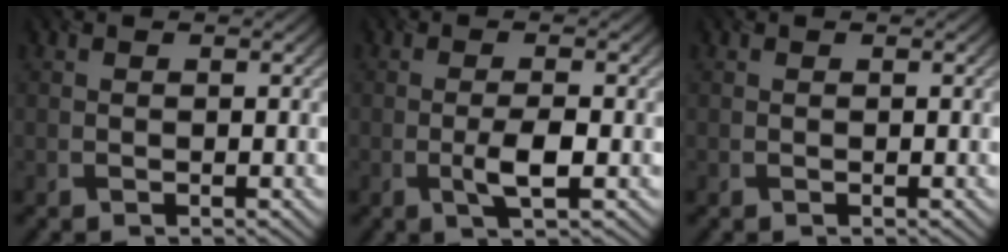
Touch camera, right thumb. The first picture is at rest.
{"total": 3.4, "force": [-0.9, 0.7, 3.2], "torque": [-0.063, 0.002, -0.021]}
{"total": 0.0}